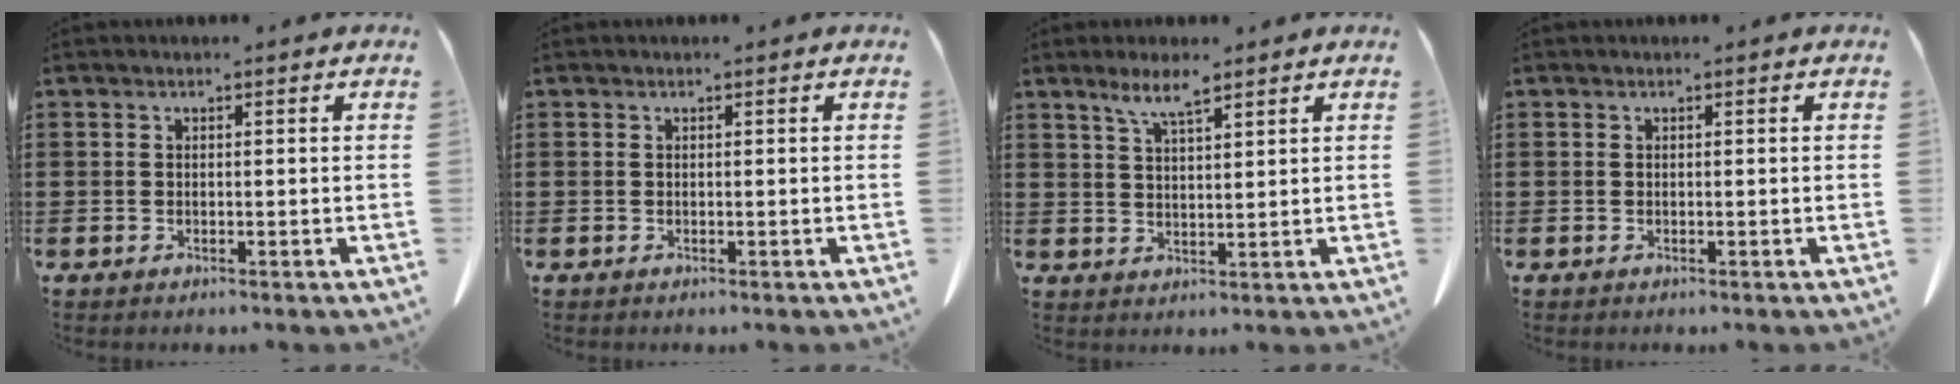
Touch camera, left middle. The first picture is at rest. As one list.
[{"total": 0.0}, {"total": 5.0, "force": [3.4, 0.8, 3.5], "torque": [-0.078, -0.001, 0.060]}, {"total": 0.0}]